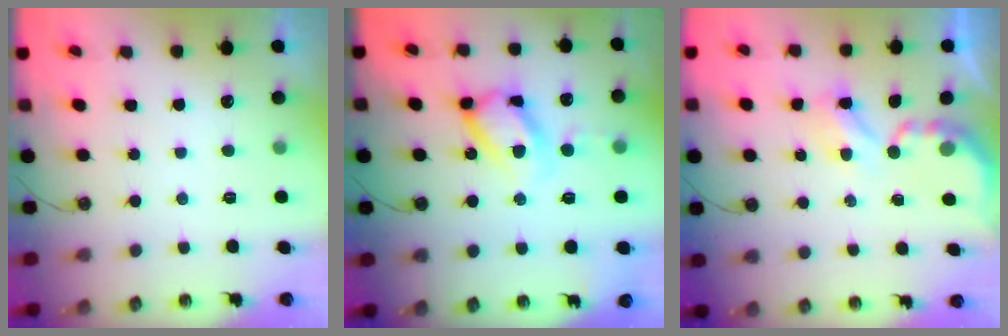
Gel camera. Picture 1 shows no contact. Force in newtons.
{"total": 14.5, "press": 14.4, "slide": 1.3}
{"total": 5.4, "press": 5.4, "slide": 0.4}